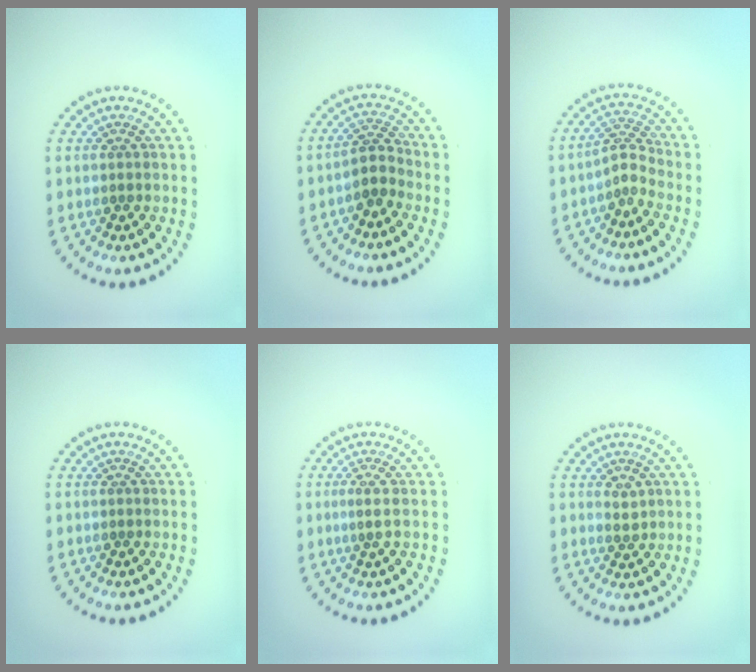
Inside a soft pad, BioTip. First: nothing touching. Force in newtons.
{"total": 2.5, "press": 1.9, "slide": 1.5}
{"total": 2.2, "press": 1.5, "slide": 1.6}
{"total": 0.0}
{"total": 0.9, "press": 0.6, "slide": 0.6}
{"total": 1.0, "press": 0.9, "slide": 0.5}